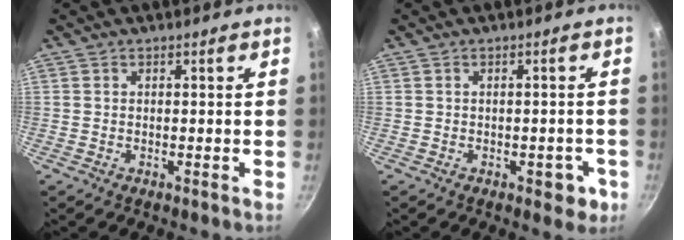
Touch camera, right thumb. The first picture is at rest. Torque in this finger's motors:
{"motor_torque": [-0.22, 0.10, -0.20, 0.11, 0.05]}